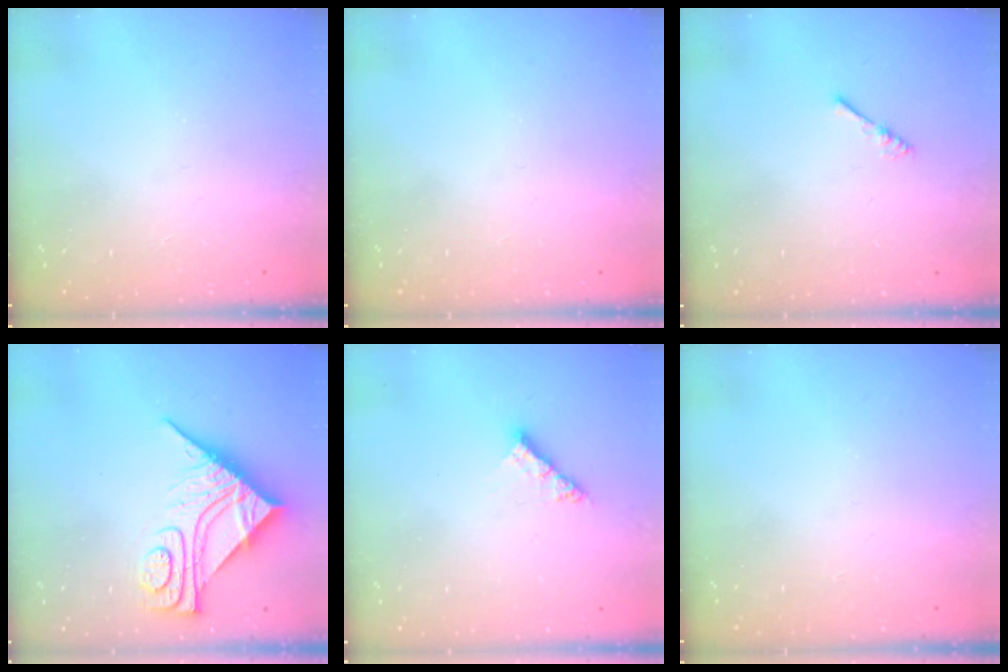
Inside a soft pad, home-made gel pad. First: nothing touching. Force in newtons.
{"total": 0.0}
{"total": 2.4, "press": 2.4, "slide": 0.5}
{"total": 11.7, "press": 11.7, "slide": 1.1}
{"total": 5.3, "press": 5.3, "slide": 0.6}
{"total": 0.0}